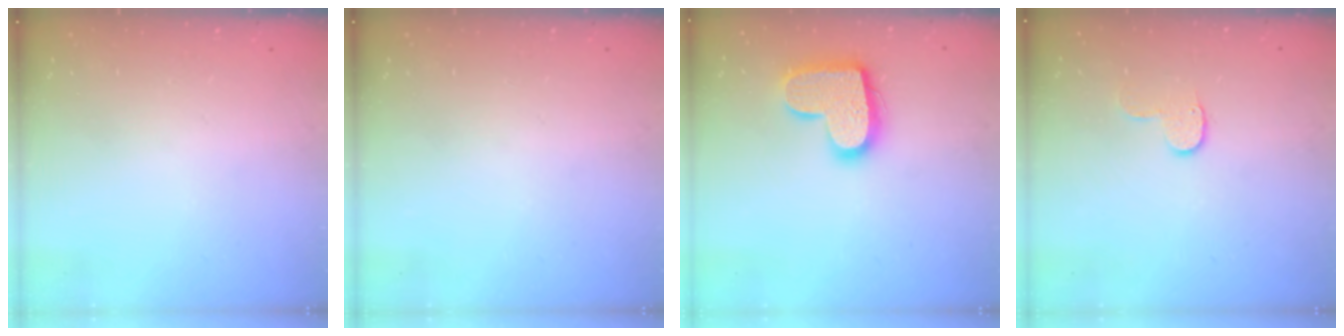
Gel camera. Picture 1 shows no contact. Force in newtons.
{"total": 0.0}
{"total": 15.6, "press": 15.6, "slide": 0.8}
{"total": 5.5, "press": 5.5, "slide": 0.6}